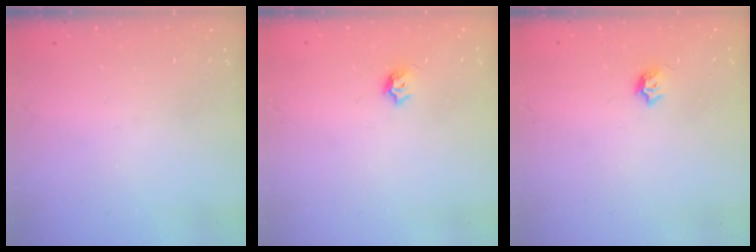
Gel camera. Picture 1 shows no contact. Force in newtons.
{"total": 4.1, "press": 4.0, "slide": 0.7}
{"total": 4.1, "press": 4.0, "slide": 0.7}